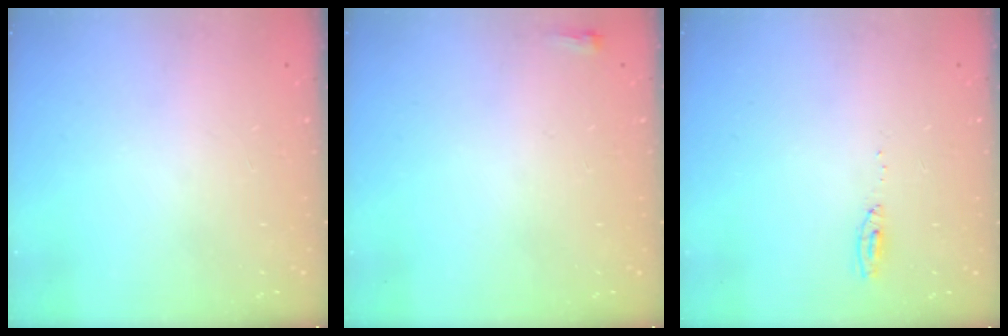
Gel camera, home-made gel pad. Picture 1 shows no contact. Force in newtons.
{"total": 2.1, "press": 2.0, "slide": 0.5}
{"total": 3.7, "press": 3.5, "slide": 1.1}